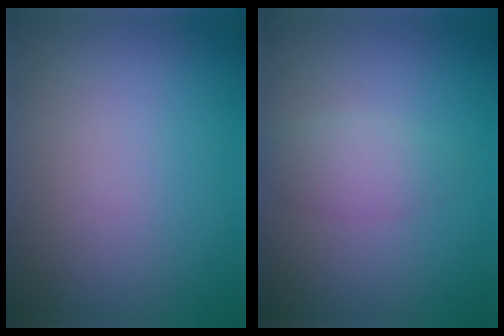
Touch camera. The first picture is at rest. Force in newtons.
{"total": 2.0, "press": 2.0, "slide": 0.1}